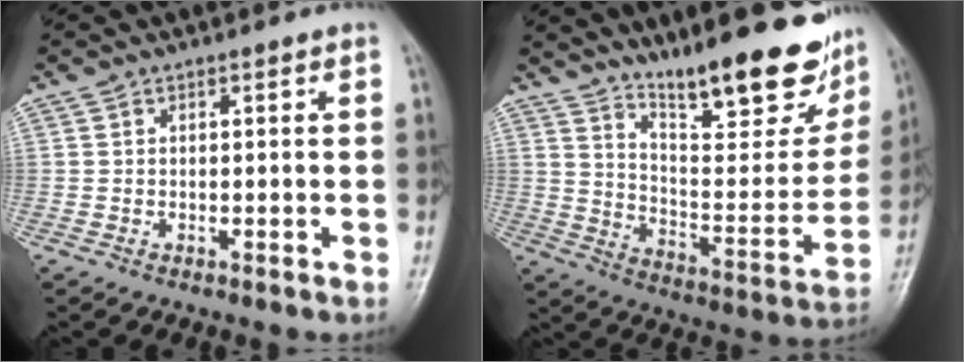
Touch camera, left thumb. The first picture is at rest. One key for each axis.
{"total": 22.9, "fx": 16.5, "fy": 6.2, "fz": 14.5, "tx": -0.168, "ty": -0.100, "tz": 0.255}